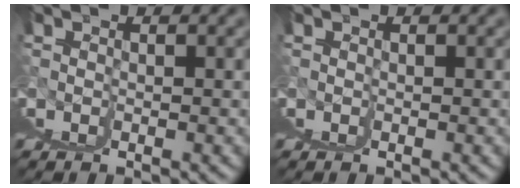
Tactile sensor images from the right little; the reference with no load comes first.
{"total": 0.0}